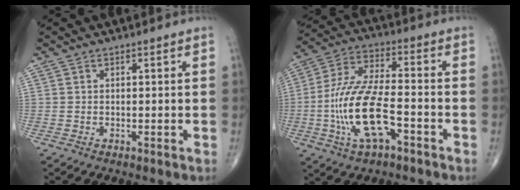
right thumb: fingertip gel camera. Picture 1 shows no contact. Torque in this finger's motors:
{"motor_torque": [2.61, 2.40, 0.98, -1.14, 0.61]}